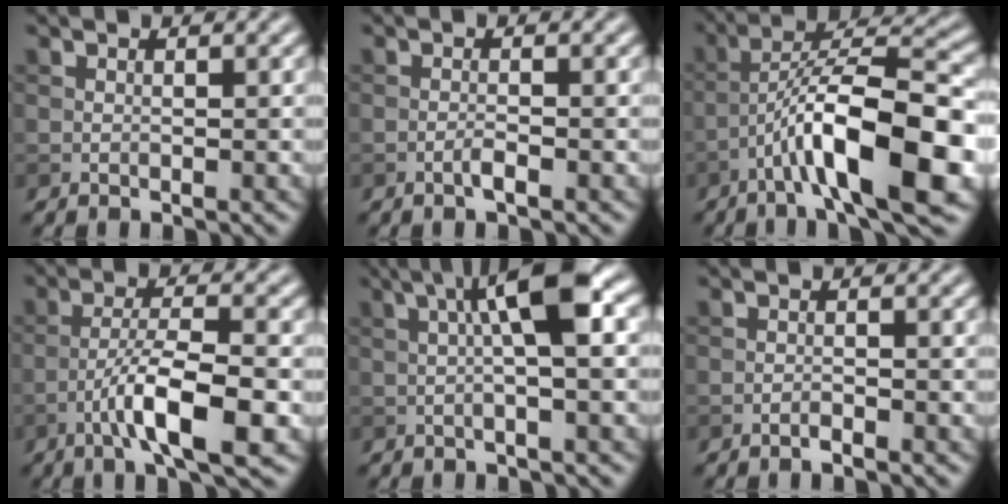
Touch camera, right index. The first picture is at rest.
{"total": 1.1, "force": [-0.7, 0.1, 0.9], "torque": [-0.017, 0.003, -0.014]}
{"total": 11.3, "force": [-4.7, 2.9, 9.8], "torque": [-0.155, 0.020, -0.079]}
{"total": 7.3, "force": [-3.2, 1.6, 6.4], "torque": [-0.108, 0.010, -0.058]}
{"total": 6.6, "force": [1.5, 1.1, 6.4], "torque": [-0.096, 0.016, 0.019]}
{"total": 1.1, "force": [-0.8, 0.1, 0.7], "torque": [-0.012, 0.002, -0.016]}